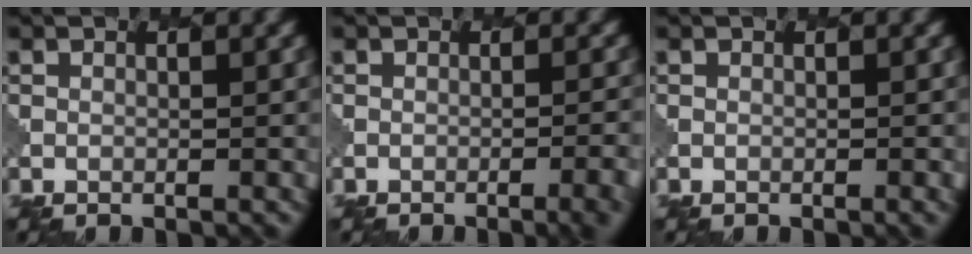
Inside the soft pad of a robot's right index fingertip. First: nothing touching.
{"total": 4.5, "force": [-2.3, 1.7, 3.5], "torque": [-0.014, 0.015, -0.027]}
{"total": 1.0, "force": [-0.1, 0.4, 0.9], "torque": [-0.003, 0.002, -0.003]}